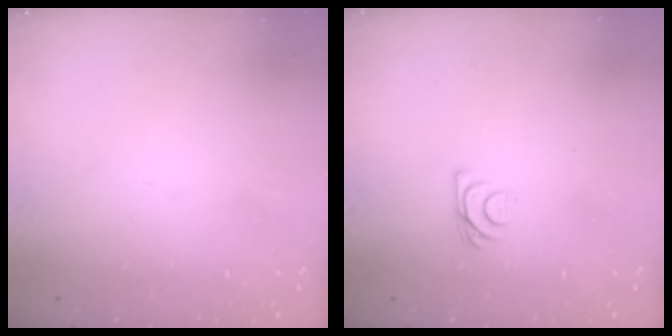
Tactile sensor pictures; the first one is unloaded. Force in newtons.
{"total": 6.1, "press": 6.0, "slide": 0.8}